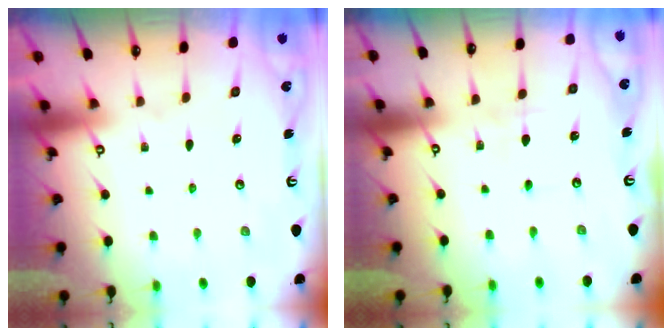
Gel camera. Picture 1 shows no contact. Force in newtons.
{"total": 2.2, "press": 2.2, "slide": 0.3}